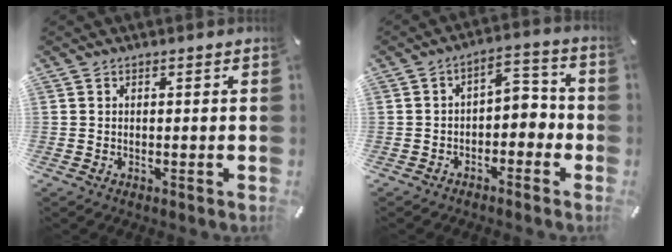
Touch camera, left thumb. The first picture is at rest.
{"total": 4.1, "force": [-1.6, 3.2, 2.0], "torque": [-0.023, 0.001, -0.040]}